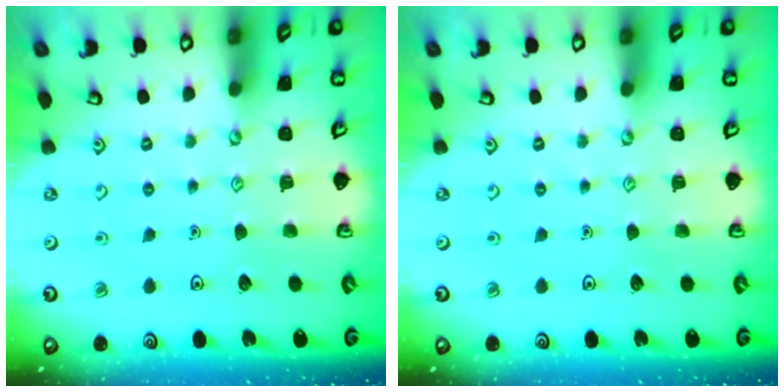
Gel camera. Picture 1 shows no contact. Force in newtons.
{"total": 0.0}